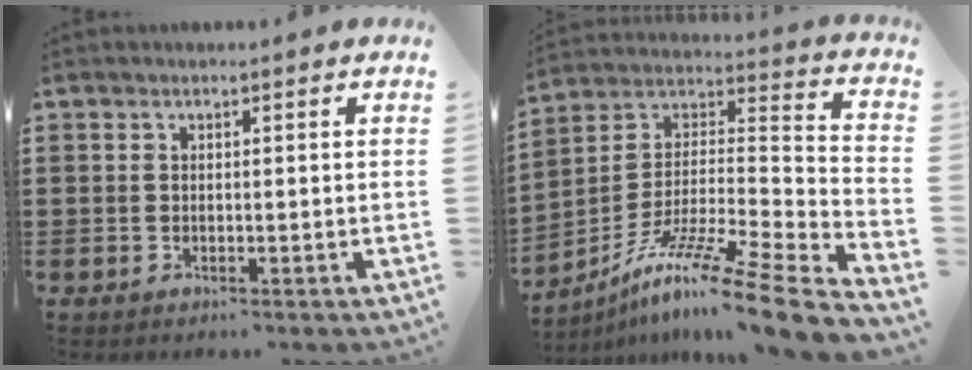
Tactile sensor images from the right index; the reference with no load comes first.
{"total": 13.1, "force": [-10.2, -0.6, 8.2], "torque": [-0.136, 0.007, -0.188]}